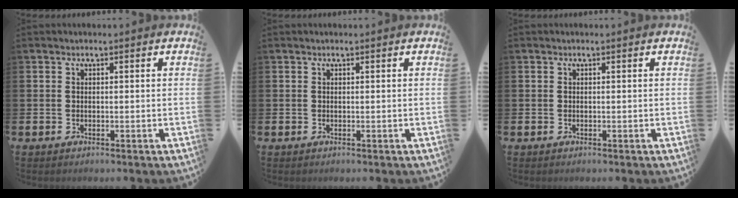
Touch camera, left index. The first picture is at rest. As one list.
[{"total": 0.0}, {"total": 0.0}]